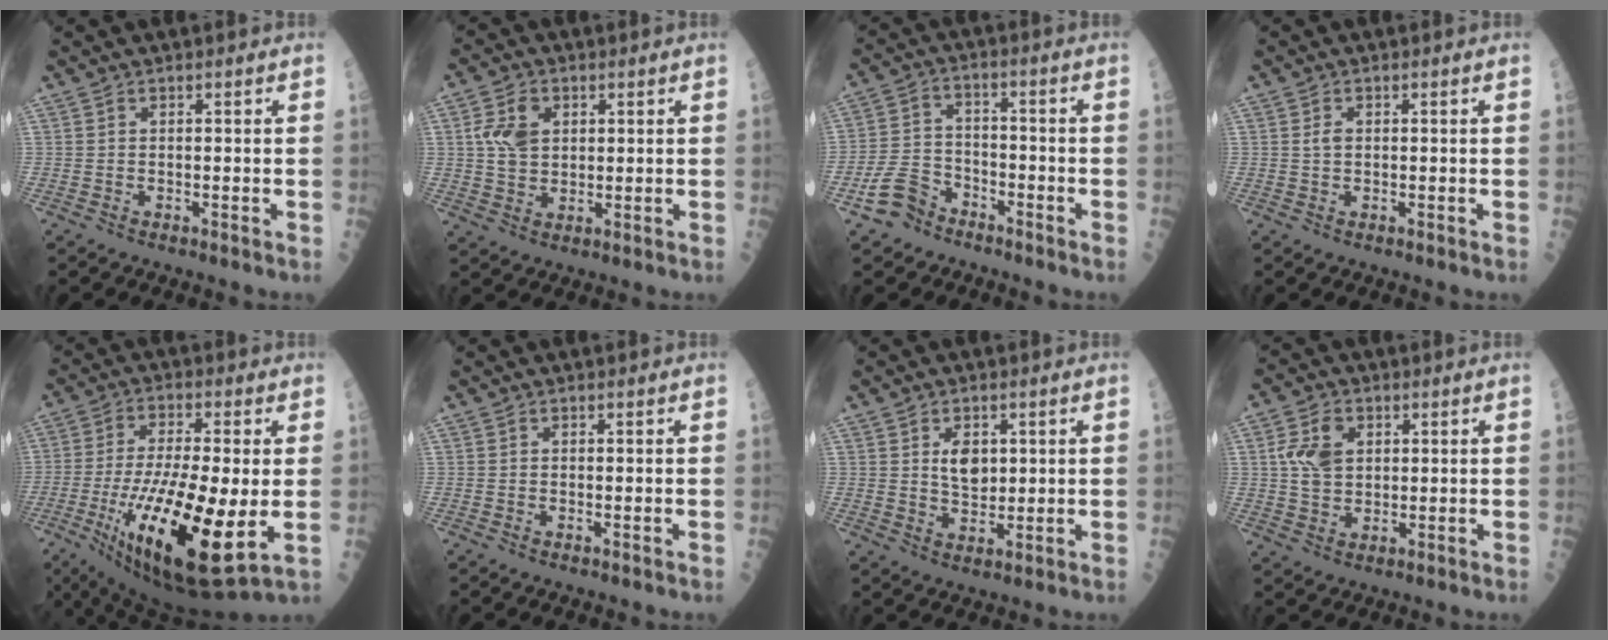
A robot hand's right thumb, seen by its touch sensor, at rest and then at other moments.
{"total": 6.7, "force": [1.7, 4.7, 4.4], "torque": [-0.072, -0.003, 0.034]}
{"total": 7.1, "force": [-4.7, 4.7, 2.5], "torque": [-0.035, 0.034, -0.091]}
{"total": 1.5, "force": [0.3, 1.0, 1.1], "torque": [-0.019, -0.001, 0.007]}
{"total": 23.0, "force": [-4.7, 6.0, 21.7], "torque": [-0.432, -0.035, -0.066]}
{"total": 0.0}
{"total": 5.2, "force": [1.4, 3.3, 3.7], "torque": [-0.042, -0.011, 0.027]}
{"total": 7.3, "force": [1.8, 5.1, 4.9], "torque": [-0.081, -0.001, 0.036]}